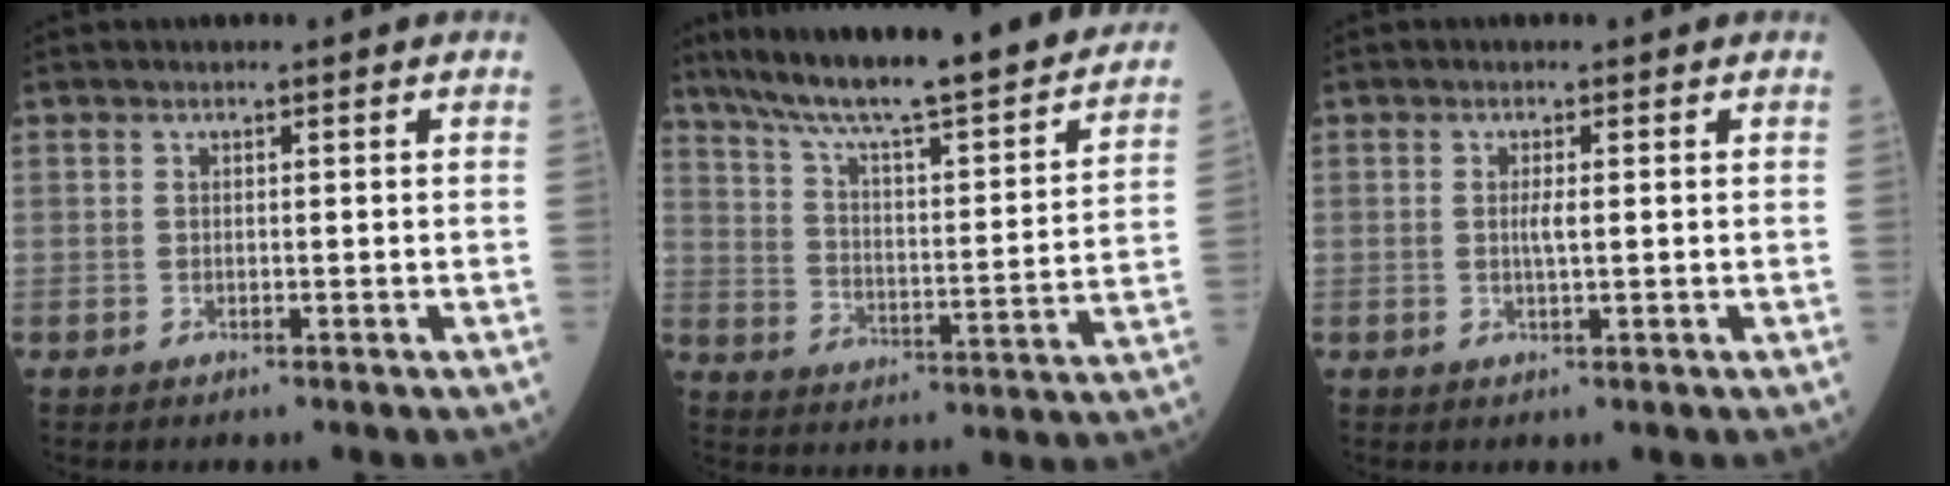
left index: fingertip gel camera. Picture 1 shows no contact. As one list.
[{"total": 30.3, "force": [25.6, 3.2, 15.8], "torque": [-0.249, -0.040, 0.345]}, {"total": 1.5, "force": [0.1, 0.1, 1.5], "torque": [-0.033, -0.001, 0.002]}]